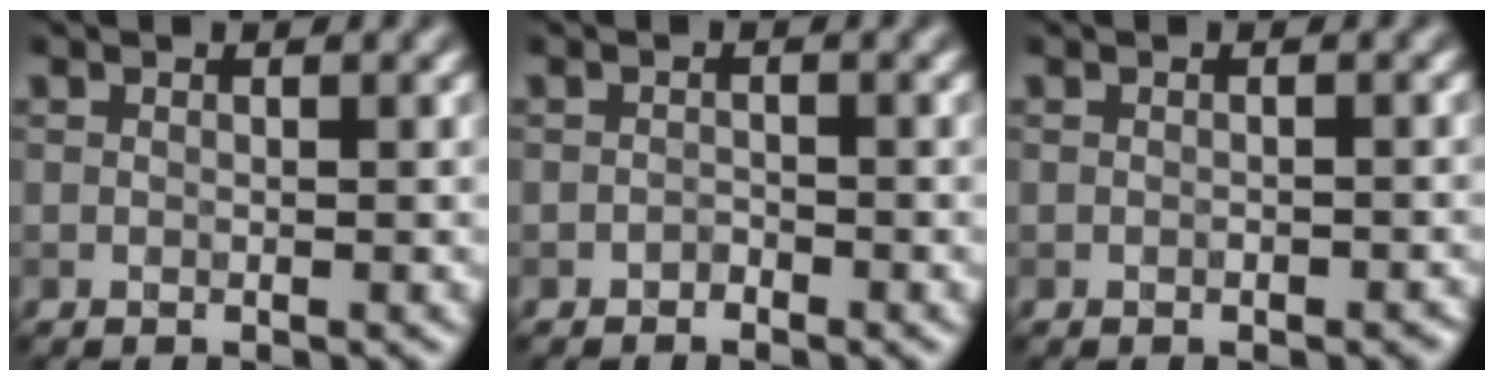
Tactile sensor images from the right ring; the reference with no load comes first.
{"total": 0.7, "force": [-0.6, 0.4, 0.0], "torque": [0.003, 0.002, -0.012]}
{"total": 0.8, "force": [-0.4, 0.5, 0.3], "torque": [-0.005, -0.002, -0.005]}